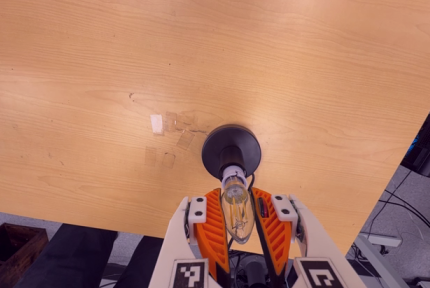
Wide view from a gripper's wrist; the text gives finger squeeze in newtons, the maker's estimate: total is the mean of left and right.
{"total": 12.4, "left": 12.1, "right": 12.7}